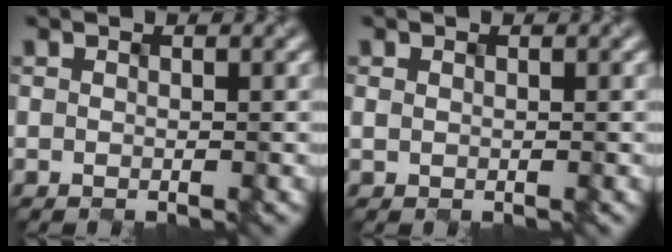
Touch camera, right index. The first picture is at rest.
{"total": 0.0}